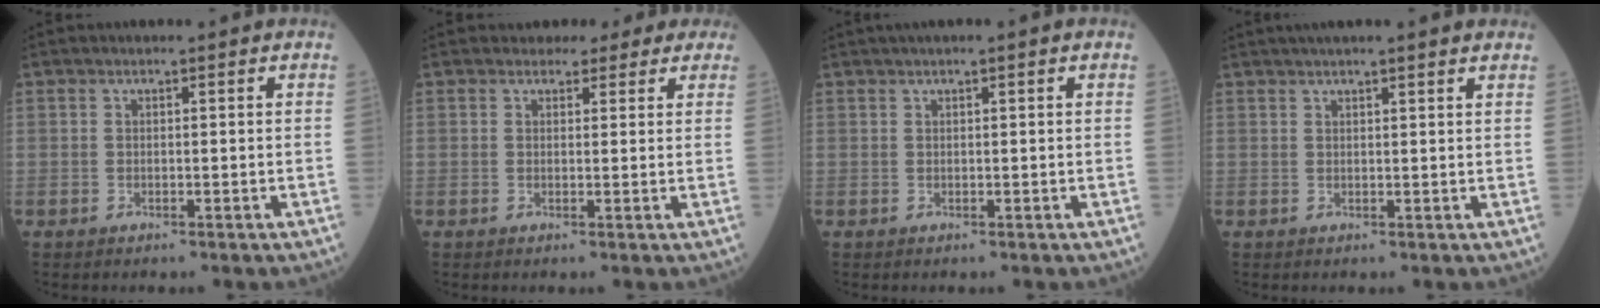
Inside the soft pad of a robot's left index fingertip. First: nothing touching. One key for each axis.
{"total": 5.0, "fx": 4.2, "fy": 2.7, "fz": 0.8, "tx": 0.006, "ty": 0.008, "tz": 0.036}
{"total": 1.8, "fx": 1.1, "fy": -0.1, "fz": 1.5, "tx": -0.027, "ty": 0.016, "tz": 0.020}
{"total": 7.6, "fx": 6.4, "fy": 0.3, "fz": 4.1, "tx": -0.058, "ty": 0.033, "tz": 0.081}